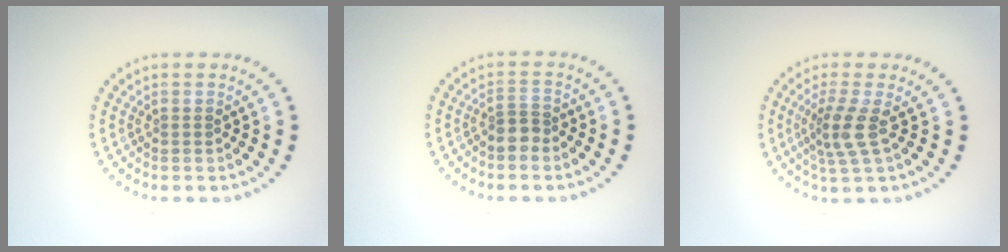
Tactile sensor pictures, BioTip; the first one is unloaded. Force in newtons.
{"total": 1.9, "press": 1.5, "slide": 1.1}
{"total": 2.9, "press": 2.2, "slide": 1.8}